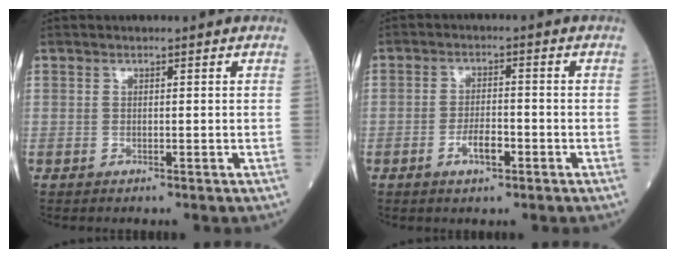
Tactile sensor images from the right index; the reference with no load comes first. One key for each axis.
{"total": 3.9, "fx": -1.8, "fy": 1.3, "fz": 3.2, "tx": -0.059, "ty": 0.004, "tz": -0.032}